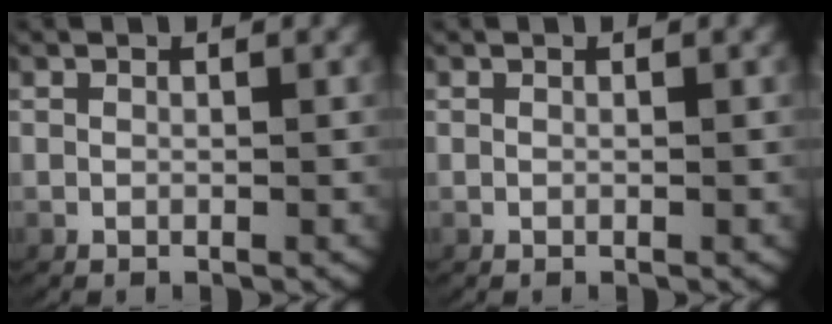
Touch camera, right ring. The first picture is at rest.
{"total": 0.0}